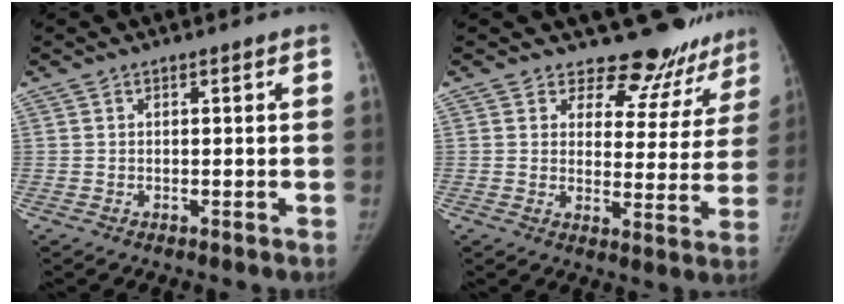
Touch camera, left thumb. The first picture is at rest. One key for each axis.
{"total": 13.7, "fx": 12.3, "fy": 5.9, "fz": 1.1, "tx": 0.044, "ty": -0.095, "tz": 0.132}